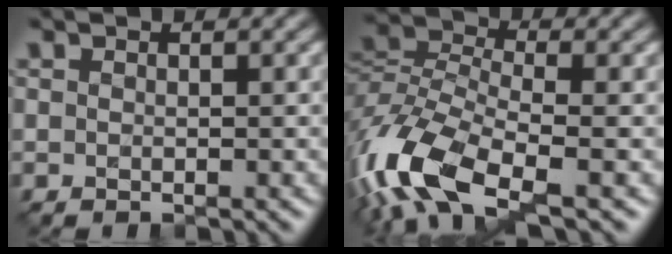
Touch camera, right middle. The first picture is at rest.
{"total": 10.7, "force": [-5.3, 4.6, 8.1], "torque": [-0.181, -0.010, -0.112]}